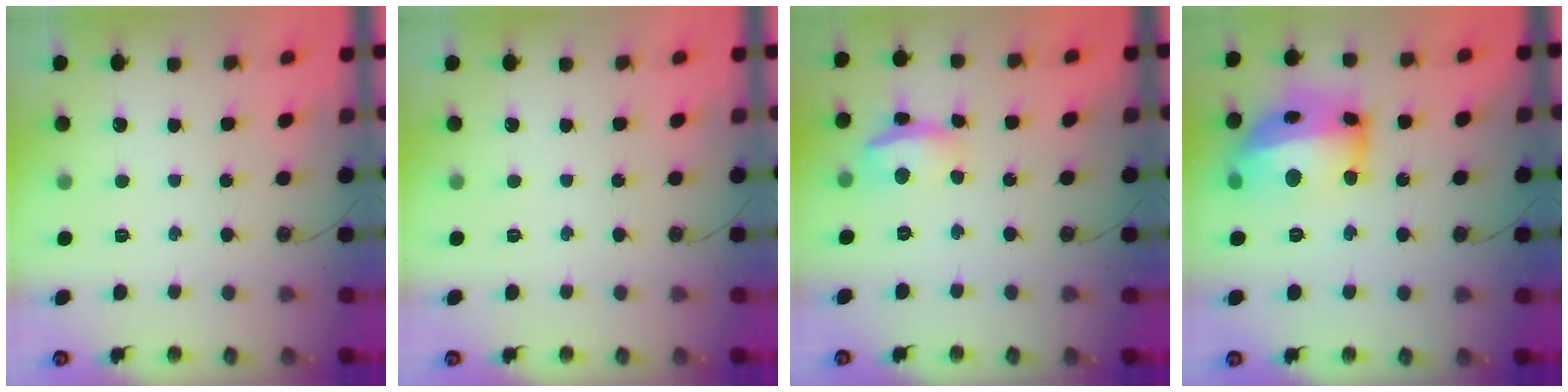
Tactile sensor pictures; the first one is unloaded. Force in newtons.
{"total": 0.0}
{"total": 7.9, "press": 7.8, "slide": 1.3}
{"total": 19.2, "press": 19.1, "slide": 1.7}